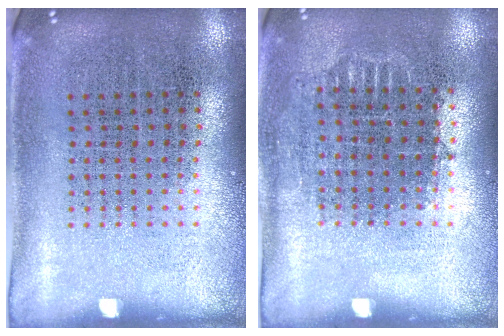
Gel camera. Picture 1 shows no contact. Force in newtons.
{"total": 0.9, "press": 0.8, "slide": 0.4}